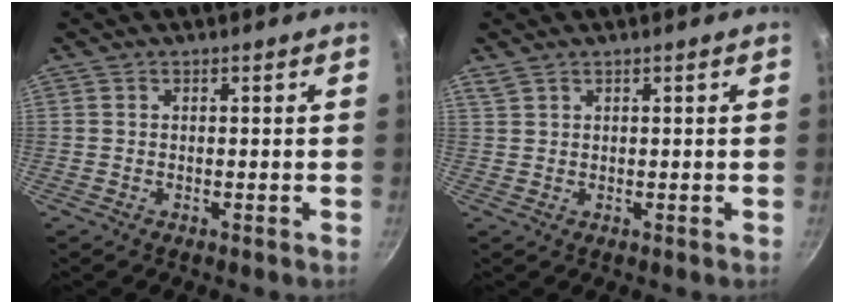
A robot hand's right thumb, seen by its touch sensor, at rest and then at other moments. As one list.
[{"total": 1.5, "force": [1.2, 0.4, 0.7], "torque": [-0.014, 0.000, 0.029]}]